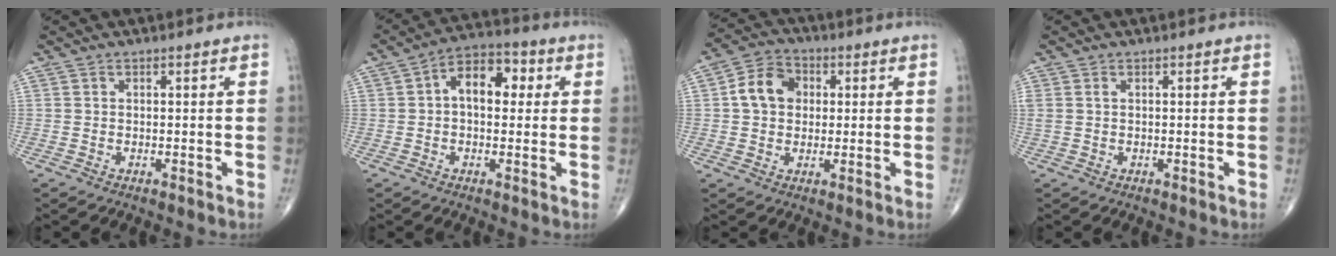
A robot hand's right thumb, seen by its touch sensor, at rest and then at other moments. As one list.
[{"total": 9.4, "force": [1.5, 5.8, 7.2], "torque": [-0.086, 0.022, 0.015]}, {"total": 8.4, "force": [1.2, 6.7, 5.0], "torque": [-0.070, 0.016, 0.012]}, {"total": 1.4, "force": [0.4, 0.8, 1.1], "torque": [-0.035, 0.013, 0.015]}]